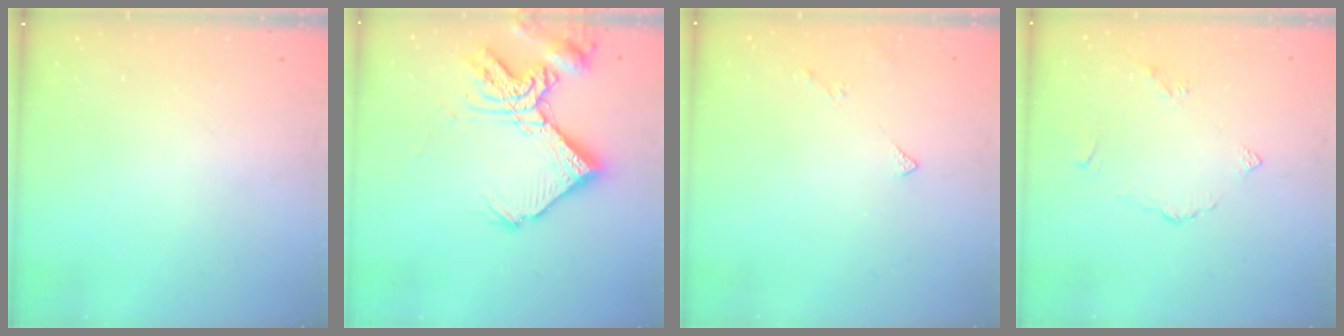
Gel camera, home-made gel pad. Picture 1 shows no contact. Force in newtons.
{"total": 17.3, "press": 17.2, "slide": 2.0}
{"total": 2.8, "press": 2.8, "slide": 0.5}
{"total": 3.6, "press": 3.5, "slide": 0.7}